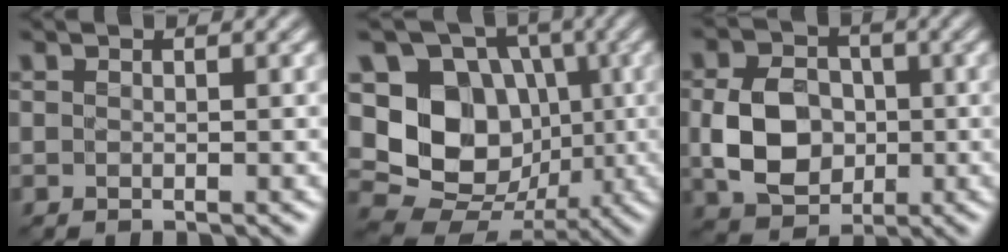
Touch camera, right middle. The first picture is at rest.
{"total": 10.4, "force": [0.4, 8.8, 5.5], "torque": [-0.088, -0.006, -0.012]}
{"total": 6.4, "force": [-0.6, 4.9, 4.0], "torque": [-0.084, -0.001, -0.013]}